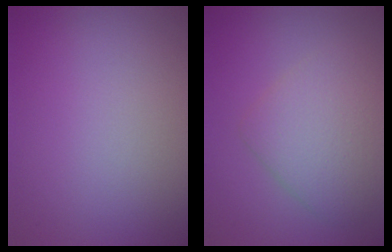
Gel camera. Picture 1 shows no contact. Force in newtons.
{"total": 4.3, "press": 4.3, "slide": 0.2}